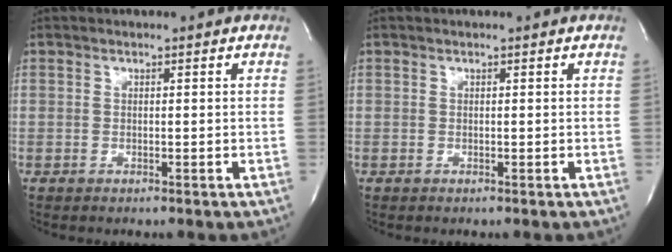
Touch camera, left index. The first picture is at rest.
{"total": 0.0}